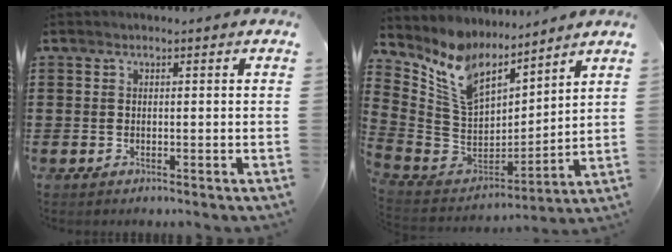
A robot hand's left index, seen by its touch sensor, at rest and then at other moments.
{"total": 9.7, "force": [7.8, 3.9, 4.4], "torque": [-0.132, -0.054, 0.140]}